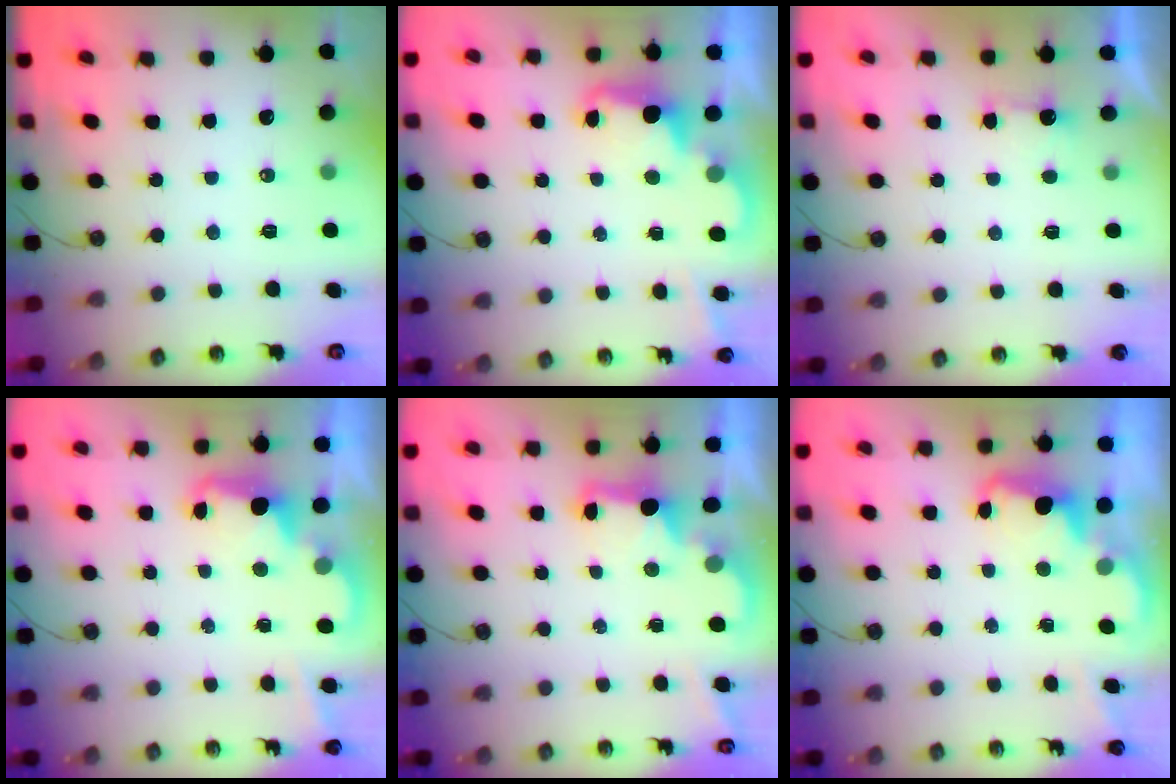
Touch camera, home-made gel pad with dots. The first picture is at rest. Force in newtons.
{"total": 2.4, "press": 2.4, "slide": 0.6}
{"total": 1.7, "press": 1.5, "slide": 0.8}
{"total": 2.4, "press": 2.3, "slide": 0.6}
{"total": 2.4, "press": 2.2, "slide": 0.8}
{"total": 2.3, "press": 2.2, "slide": 0.7}